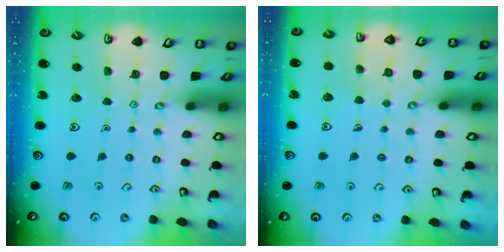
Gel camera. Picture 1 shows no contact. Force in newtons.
{"total": 4.3, "press": 4.3, "slide": 0.3}